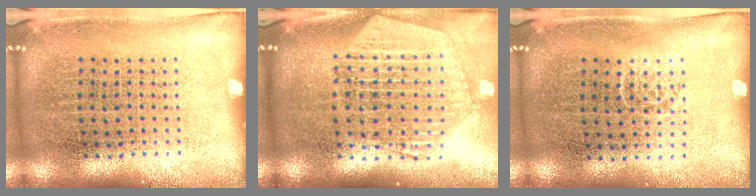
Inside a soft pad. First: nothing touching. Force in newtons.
{"total": 2.6, "press": 2.2, "slide": 1.3}
{"total": 0.6, "press": 0.4, "slide": 0.5}